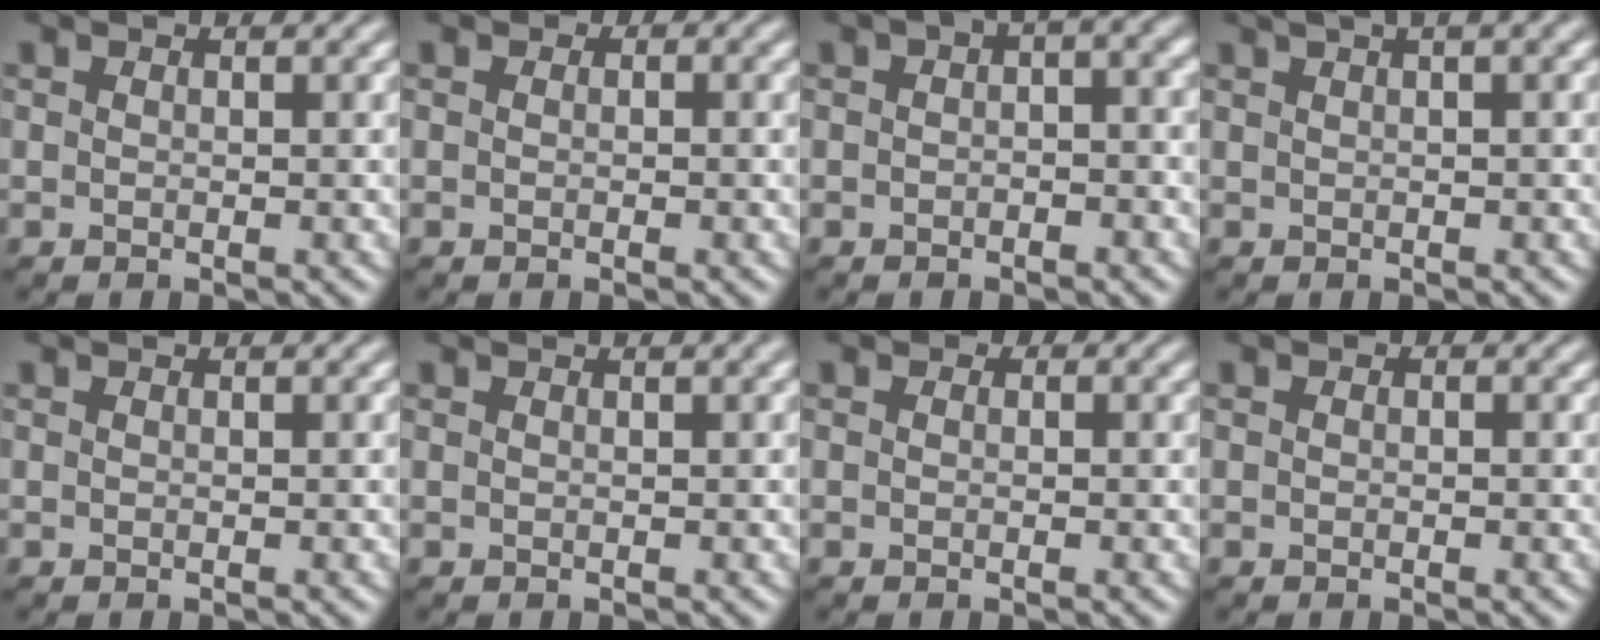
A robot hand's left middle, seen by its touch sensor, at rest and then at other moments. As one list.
[{"total": 1.2, "force": [0.6, 0.7, 0.7], "torque": [-0.003, 0.007, 0.000]}, {"total": 5.1, "force": [1.8, 2.0, 4.3], "torque": [-0.047, 0.023, 0.016]}, {"total": 6.4, "force": [4.0, 2.5, 4.3], "torque": [-0.039, 0.048, 0.038]}, {"total": 0.0}, {"total": 1.4, "force": [0.9, 0.6, 1.0], "torque": [0.001, 0.008, -0.004]}, {"total": 0.7, "force": [0.5, 0.5, 0.3], "torque": [-0.001, 0.005, -0.003]}, {"total": 0.0}]